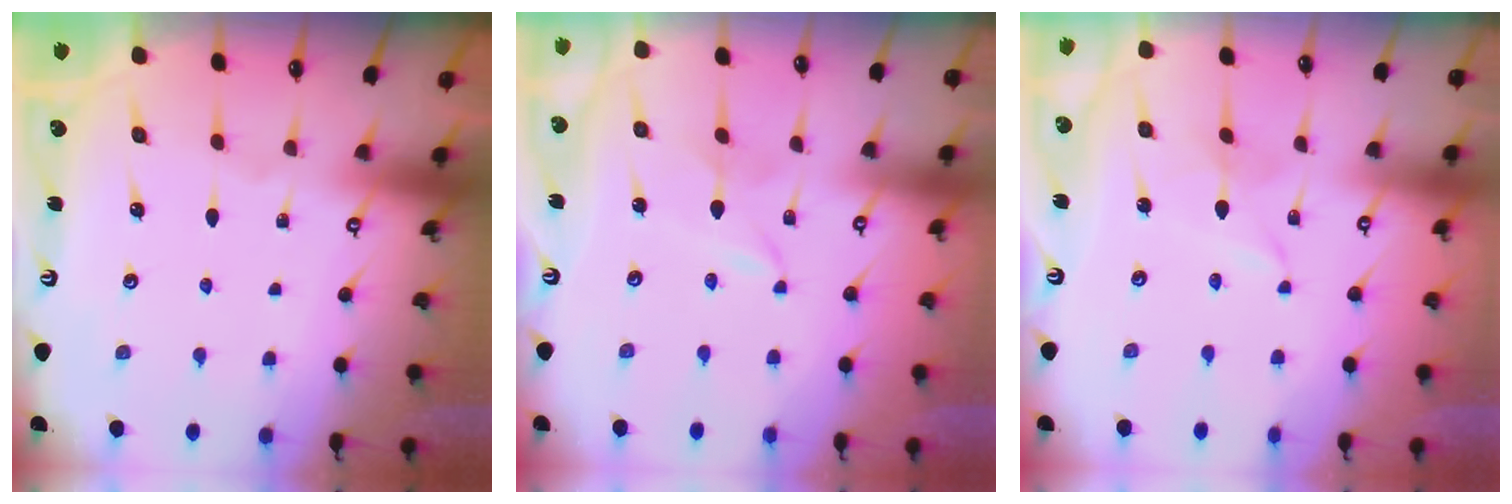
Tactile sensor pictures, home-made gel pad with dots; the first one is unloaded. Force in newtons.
{"total": 1.6, "press": 1.6, "slide": 0.2}
{"total": 1.7, "press": 1.6, "slide": 0.1}